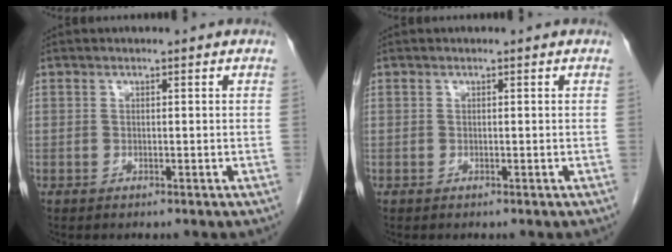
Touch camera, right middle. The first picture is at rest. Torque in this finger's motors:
{"motor_torque": [0.00, 0.00, 0.03, 0.00]}